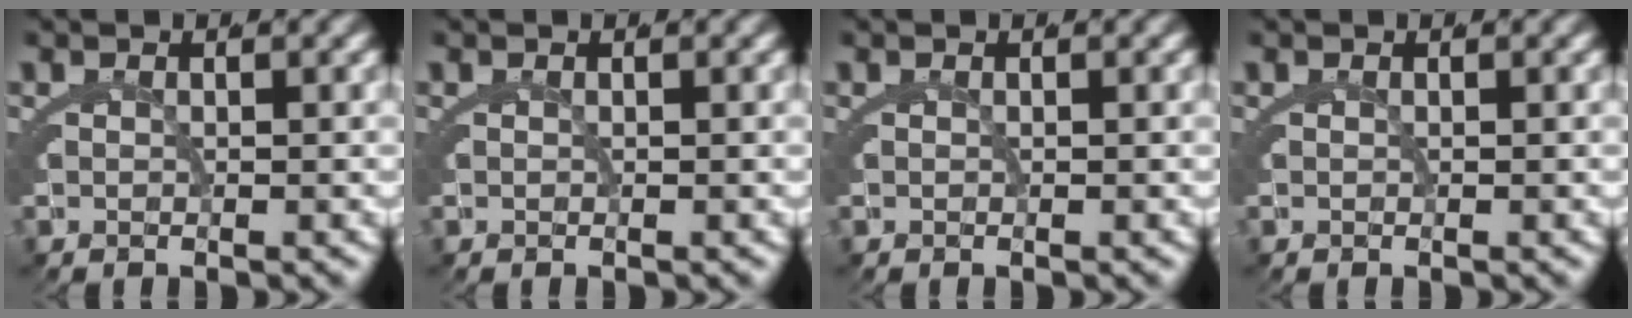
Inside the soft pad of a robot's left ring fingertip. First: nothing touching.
{"total": 0.0}
{"total": 0.0}
{"total": 0.0}